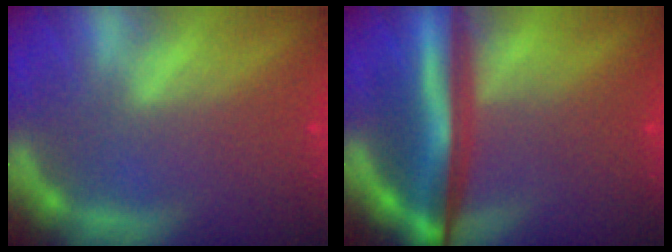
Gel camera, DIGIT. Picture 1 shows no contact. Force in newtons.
{"total": 9.4}